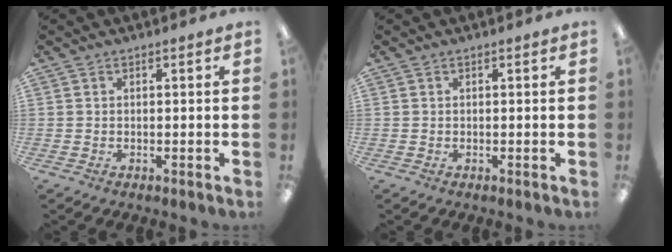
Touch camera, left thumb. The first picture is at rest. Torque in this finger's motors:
{"motor_torque": [0.00, 0.00, 0.03, -0.03, 0.00]}